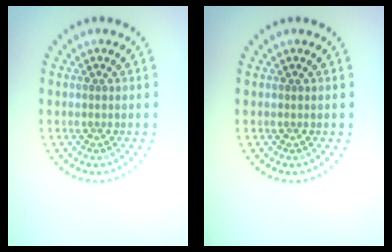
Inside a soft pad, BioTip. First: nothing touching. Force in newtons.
{"total": 0.0}